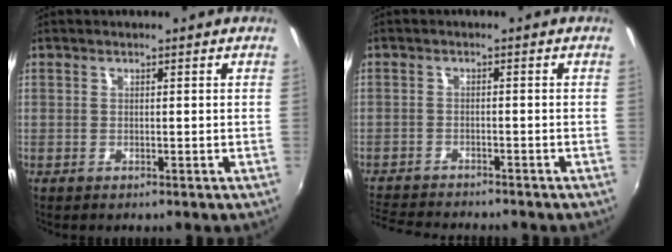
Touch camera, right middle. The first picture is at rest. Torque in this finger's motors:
{"motor_torque": [1.05, -1.09, 0.06, 0.03]}